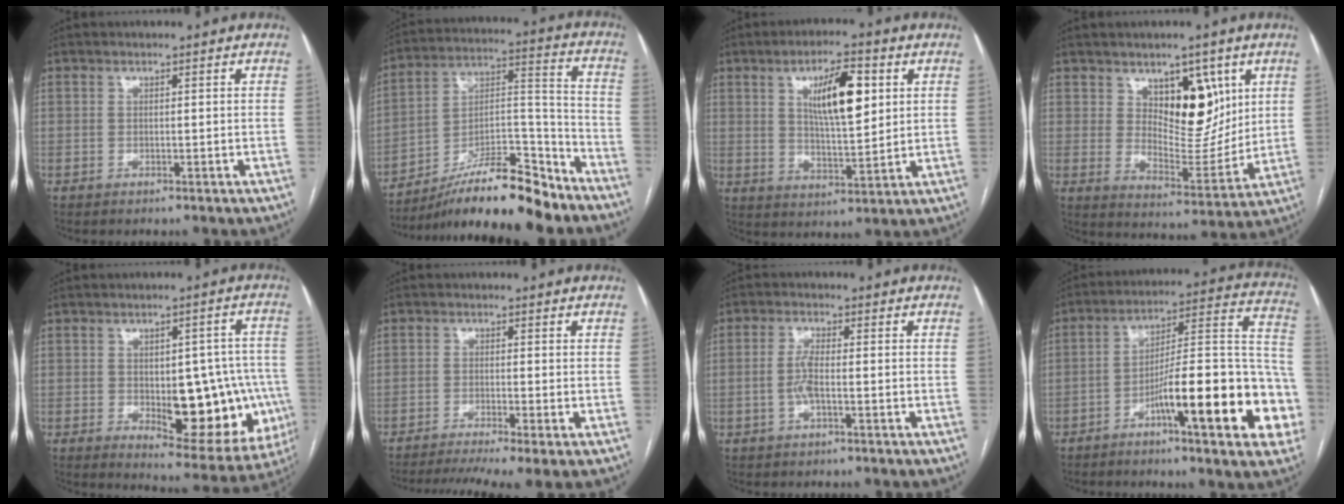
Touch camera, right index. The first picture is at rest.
{"total": 18.5, "force": [-15.2, 3.0, 10.2], "torque": [-0.169, 0.019, -0.258]}
{"total": 10.5, "force": [3.4, 2.7, 9.5], "torque": [-0.162, 0.005, 0.062]}
{"total": 11.0, "force": [4.7, 5.3, 8.3], "torque": [-0.118, -0.003, 0.087]}
{"total": 16.4, "force": [-2.8, 7.1, 14.5], "torque": [-0.147, 0.016, -0.011]}
{"total": 9.4, "force": [-6.9, 0.2, 6.4], "torque": [-0.098, -0.009, -0.107]}
{"total": 3.2, "force": [-0.8, 0.7, 3.0], "torque": [-0.067, 0.001, -0.017]}
{"total": 21.2, "force": [-7.9, 3.3, 19.4], "torque": [-0.215, 0.029, -0.112]}